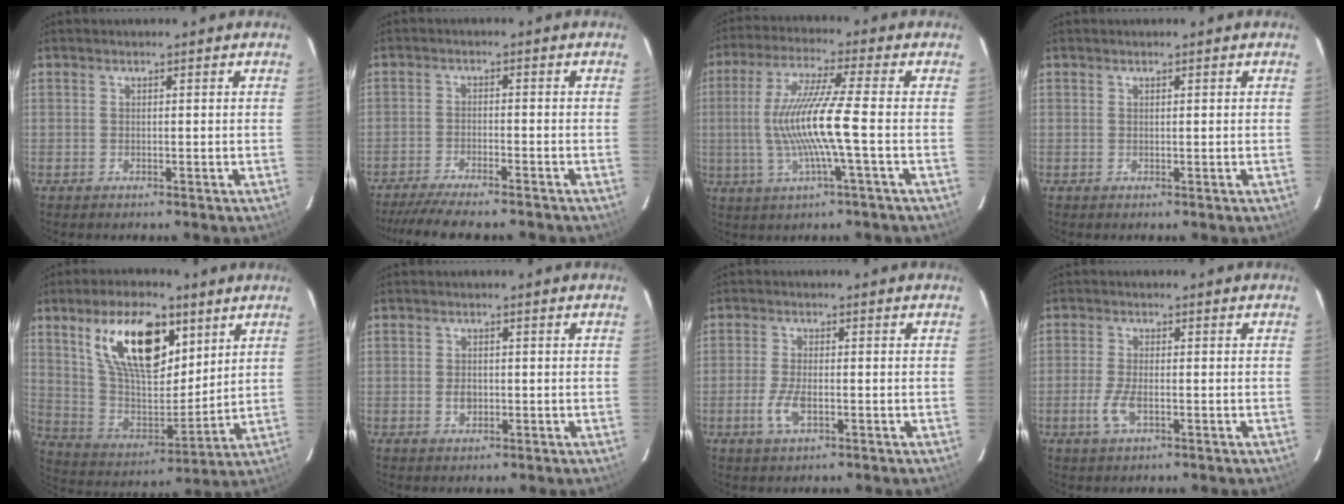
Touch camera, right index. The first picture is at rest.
{"total": 11.2, "force": [-10.3, 0.8, 4.3], "torque": [-0.098, -0.020, -0.161]}
{"total": 9.6, "force": [-1.7, -0.9, 9.4], "torque": [-0.187, -0.006, -0.030]}
{"total": 1.0, "force": [0.0, -0.5, -0.9], "torque": [0.016, -0.001, 0.000]}
{"total": 19.0, "force": [9.8, 8.9, 13.7], "torque": [-0.245, 0.006, 0.187]}
{"total": 2.4, "force": [-0.4, 1.8, 1.5], "torque": [-0.027, 0.002, -0.007]}
{"total": 4.7, "force": [-1.7, 1.8, 4.0], "torque": [-0.092, -0.004, -0.034]}
{"total": 4.3, "force": [-1.7, 1.5, 3.7], "torque": [-0.086, -0.005, -0.033]}